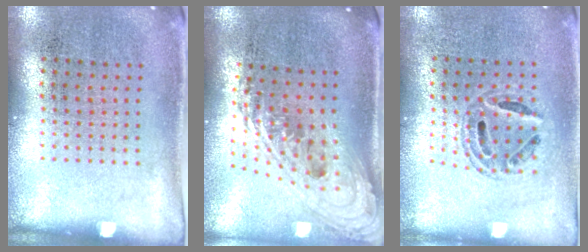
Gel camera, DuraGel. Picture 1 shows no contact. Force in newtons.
{"total": 2.4, "press": 1.8, "slide": 1.6}
{"total": 0.8, "press": 0.8, "slide": 0.2}